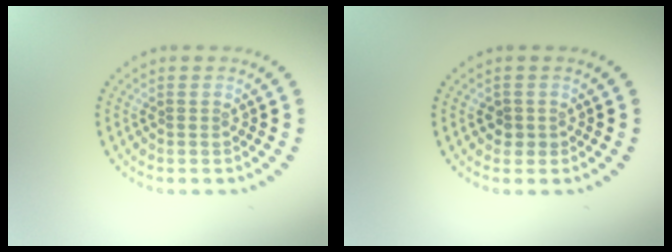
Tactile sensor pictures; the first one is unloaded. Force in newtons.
{"total": 1.3, "press": 1.1, "slide": 0.6}